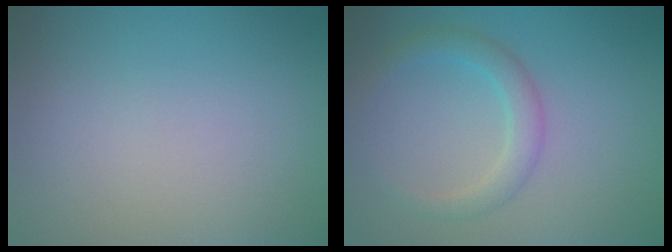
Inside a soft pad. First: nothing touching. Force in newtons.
{"total": 2.4, "press": 2.4, "slide": 0.2}